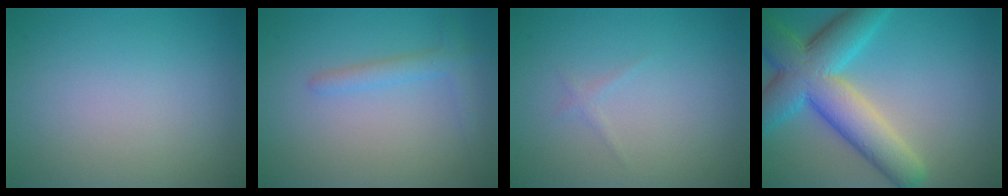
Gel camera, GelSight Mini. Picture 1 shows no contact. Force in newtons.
{"total": 1.9, "press": 1.9, "slide": 0.1}
{"total": 0.6, "press": 0.6, "slide": 0.0}
{"total": 9.4, "press": 9.4, "slide": 0.3}